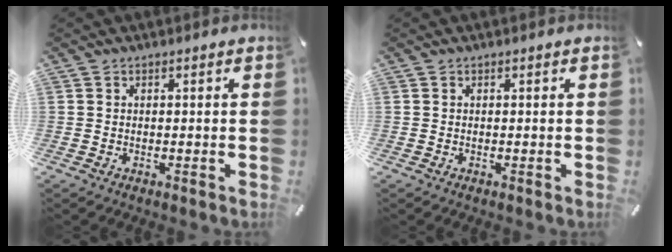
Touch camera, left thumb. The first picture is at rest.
{"total": 0.0}